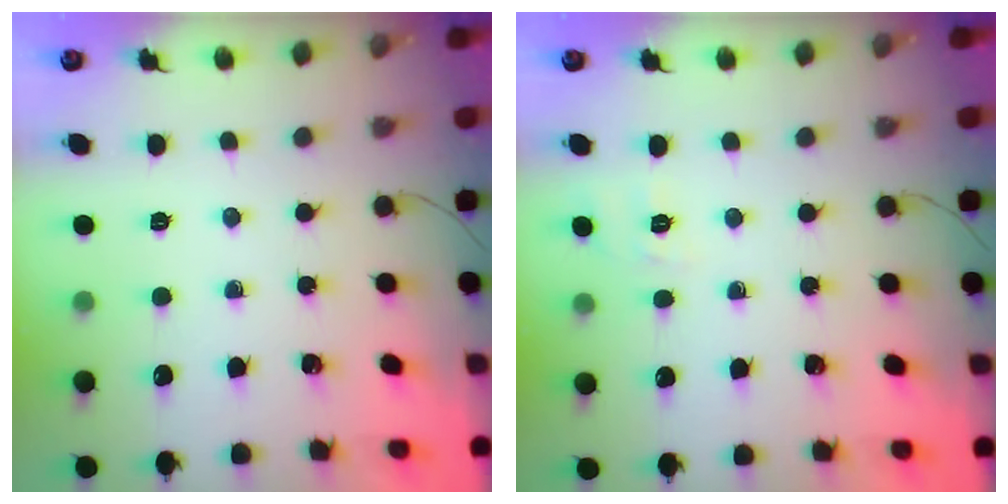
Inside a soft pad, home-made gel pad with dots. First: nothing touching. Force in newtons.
{"total": 2.0, "press": 0.2, "slide": 1.9}